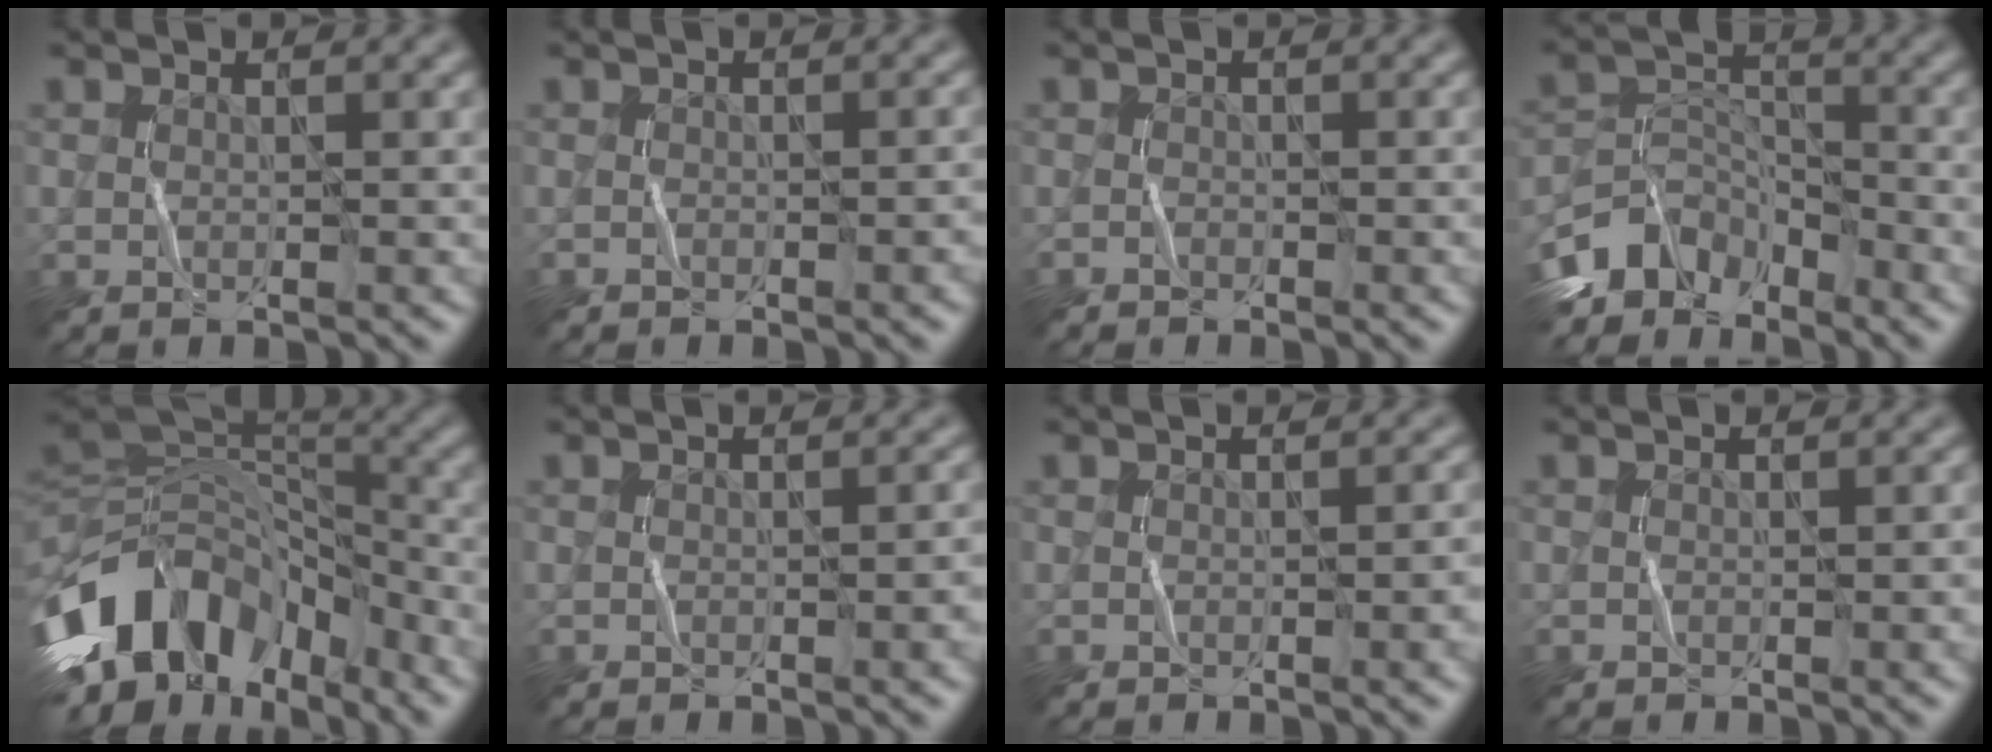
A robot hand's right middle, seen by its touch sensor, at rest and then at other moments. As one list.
[{"total": 1.4, "force": [-1.2, 0.4, 0.7], "torque": [0.002, 0.017, -0.014]}, {"total": 0.8, "force": [-0.8, 0.0, 0.0], "torque": [0.003, 0.011, -0.014]}, {"total": 5.1, "force": [-4.3, 2.6, 1.0], "torque": [-0.017, 0.003, -0.091]}, {"total": 11.8, "force": [-5.4, 7.6, 7.3], "torque": [-0.148, 0.021, -0.103]}, {"total": 2.9, "force": [-1.1, 1.2, 2.4], "torque": [-0.008, 0.018, -0.010]}, {"total": 3.4, "force": [-1.2, 1.4, 2.8], "torque": [-0.013, 0.017, -0.011]}, {"total": 1.2, "force": [-0.7, 0.4, 0.9], "torque": [-0.003, 0.011, -0.008]}]